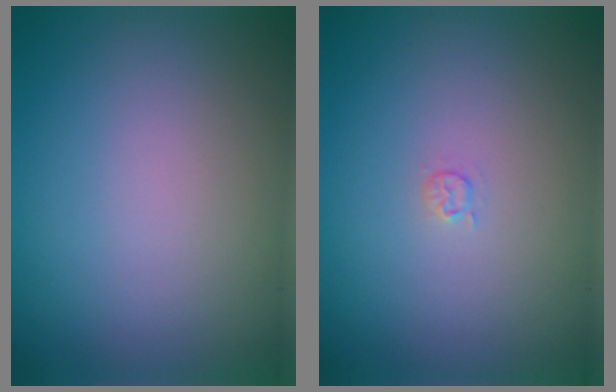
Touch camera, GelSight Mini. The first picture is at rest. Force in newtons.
{"total": 0.7, "press": 0.7, "slide": 0.1}